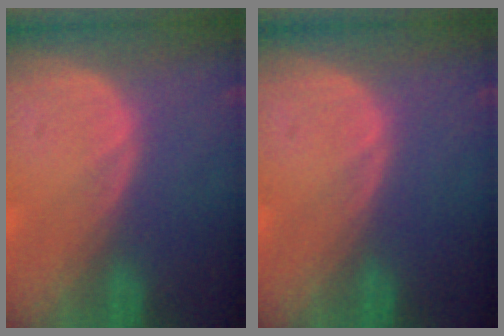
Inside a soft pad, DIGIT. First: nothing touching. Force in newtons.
{"total": 0.0}